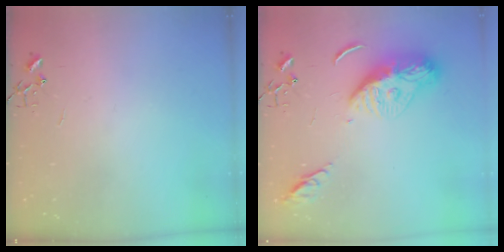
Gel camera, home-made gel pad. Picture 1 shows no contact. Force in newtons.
{"total": 13.6, "press": 13.6, "slide": 1.3}